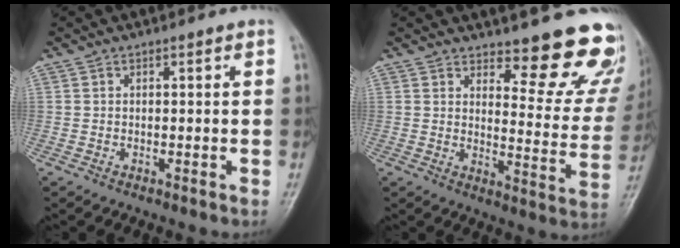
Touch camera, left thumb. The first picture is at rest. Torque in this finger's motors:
{"motor_torque": [0.36, 0.07, 0.08, 0.01, 0.16]}